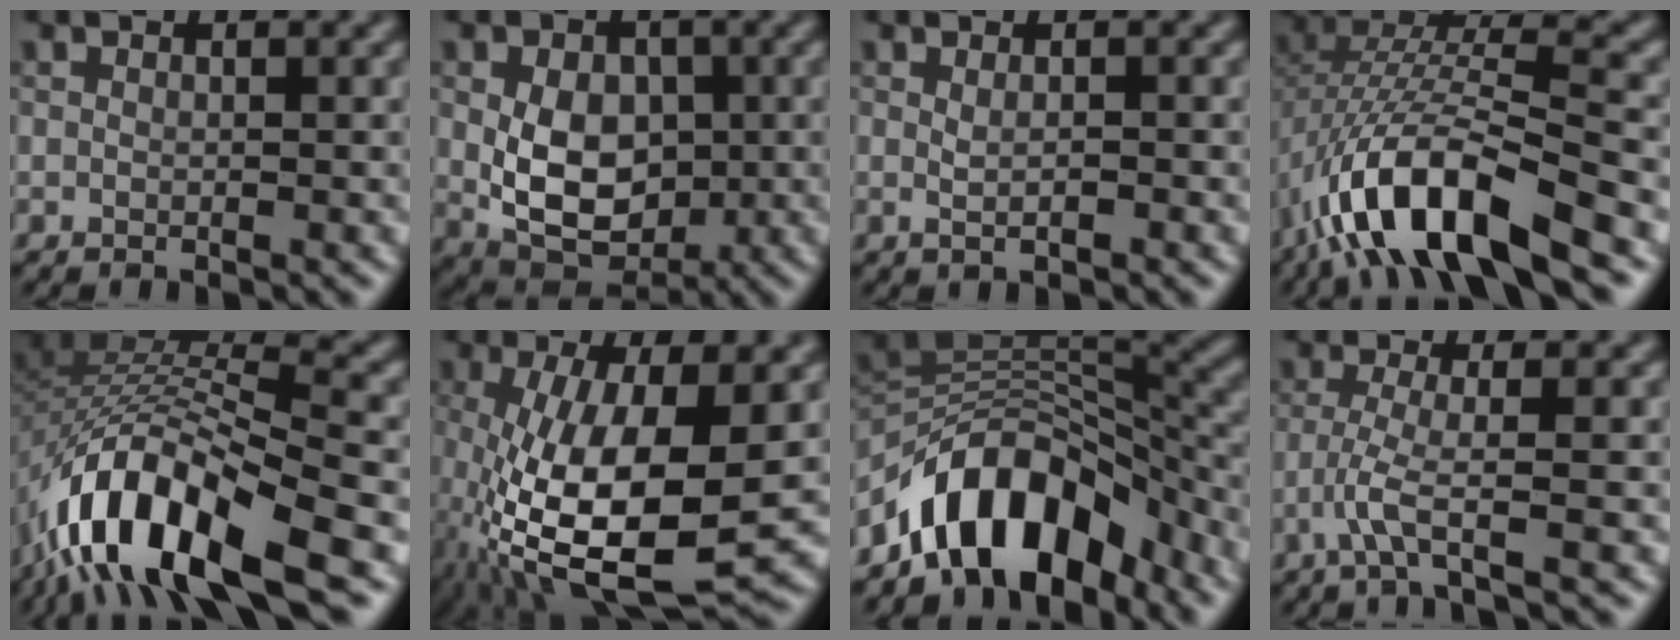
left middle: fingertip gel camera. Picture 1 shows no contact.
{"total": 7.3, "force": [-0.1, 5.2, 5.1], "torque": [-0.098, -0.011, 0.003]}
{"total": 1.0, "force": [0.0, 0.2, 0.9], "torque": [-0.017, -0.001, 0.000]}
{"total": 11.7, "force": [-6.5, 3.7, 9.0], "torque": [-0.174, 0.005, -0.122]}
{"total": 12.1, "force": [-6.8, 4.5, 9.0], "torque": [-0.163, -0.004, -0.130]}
{"total": 12.4, "force": [-2.8, 4.4, 11.3], "torque": [-0.224, -0.024, -0.047]}
{"total": 10.1, "force": [-6.6, 4.8, 6.0], "torque": [-0.072, 0.015, -0.123]}
{"total": 2.8, "force": [-1.3, 0.1, 2.5], "torque": [-0.052, 0.001, -0.037]}